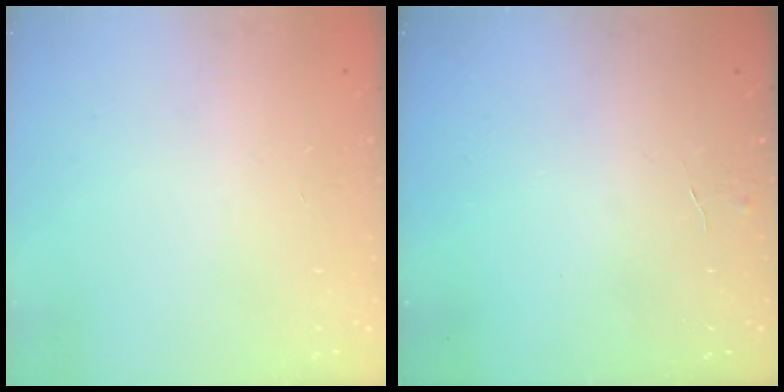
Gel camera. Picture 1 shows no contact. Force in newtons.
{"total": 3.9, "press": 3.9, "slide": 0.4}